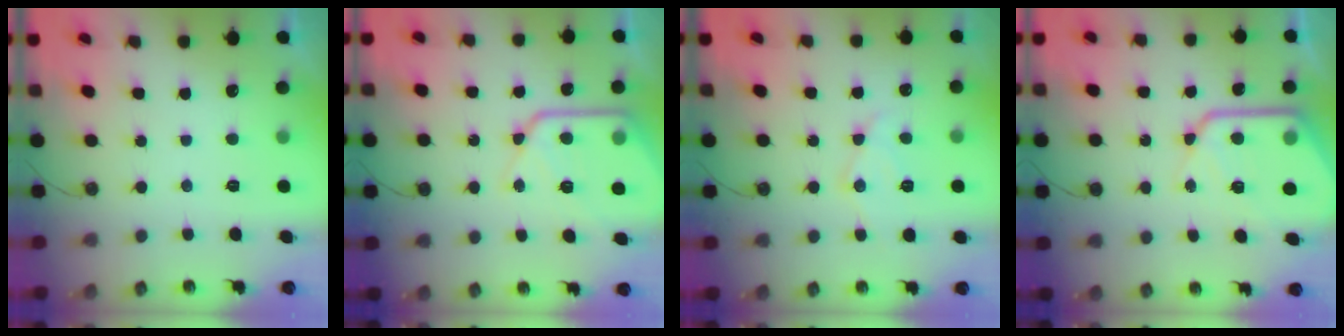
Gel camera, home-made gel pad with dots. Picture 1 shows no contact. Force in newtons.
{"total": 15.7, "press": 15.6, "slide": 1.3}
{"total": 10.0, "press": 10.0, "slide": 0.9}
{"total": 16.8, "press": 16.7, "slide": 1.9}